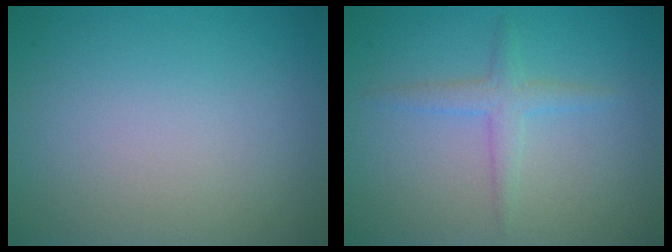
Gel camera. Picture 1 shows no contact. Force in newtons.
{"total": 2.0, "press": 2.0, "slide": 0.1}